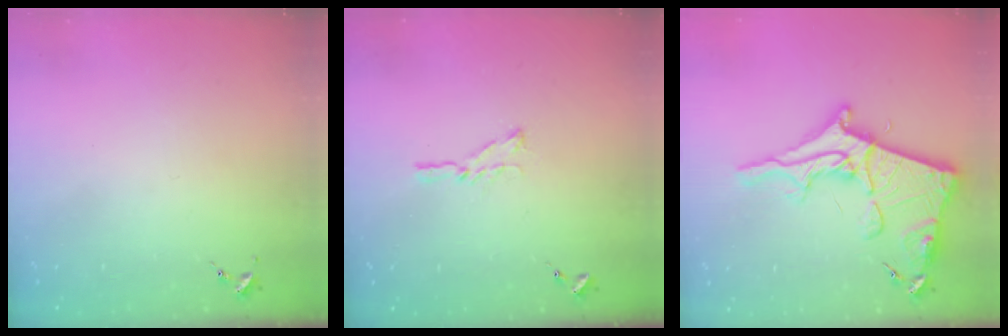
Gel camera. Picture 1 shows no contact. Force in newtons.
{"total": 6.4, "press": 6.3, "slide": 0.6}
{"total": 19.1, "press": 19.1, "slide": 1.4}